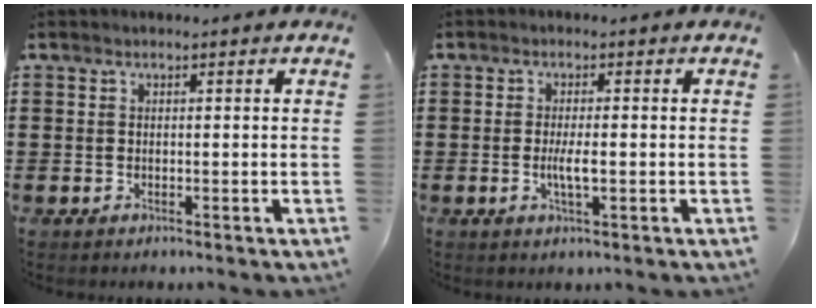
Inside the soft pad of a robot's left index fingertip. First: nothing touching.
{"total": 3.3, "force": [-0.6, 0.6, 3.2], "torque": [-0.062, -0.006, -0.012]}